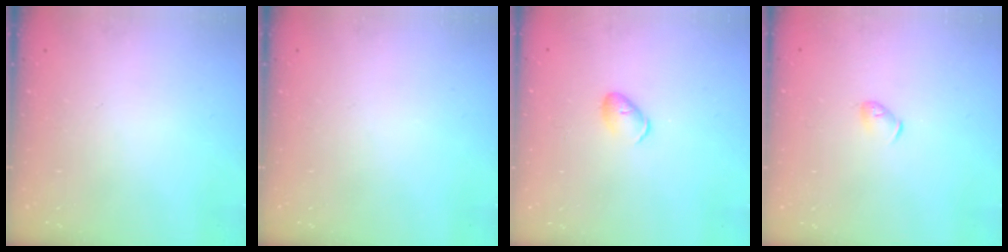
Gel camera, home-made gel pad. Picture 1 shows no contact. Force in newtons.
{"total": 0.0}
{"total": 5.5, "press": 5.4, "slide": 0.8}
{"total": 4.0, "press": 3.9, "slide": 1.0}